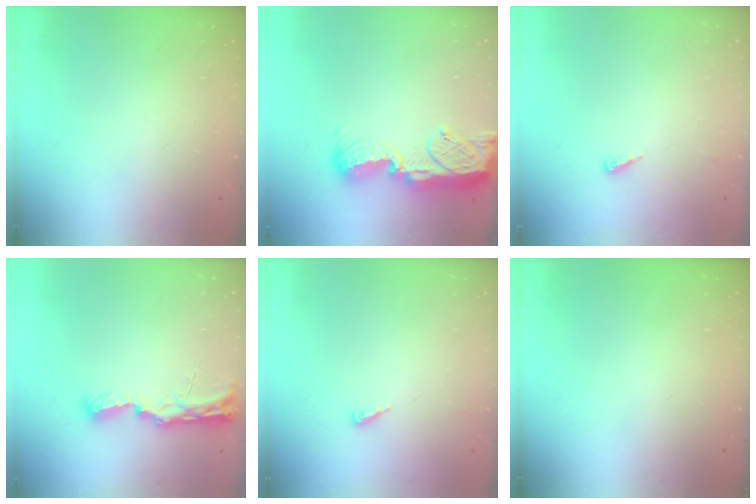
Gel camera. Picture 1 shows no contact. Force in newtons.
{"total": 13.6, "press": 13.4, "slide": 2.3}
{"total": 2.8, "press": 2.8, "slide": 0.2}
{"total": 10.5, "press": 9.6, "slide": 4.3}
{"total": 2.8, "press": 2.8, "slide": 0.2}
{"total": 0.0}